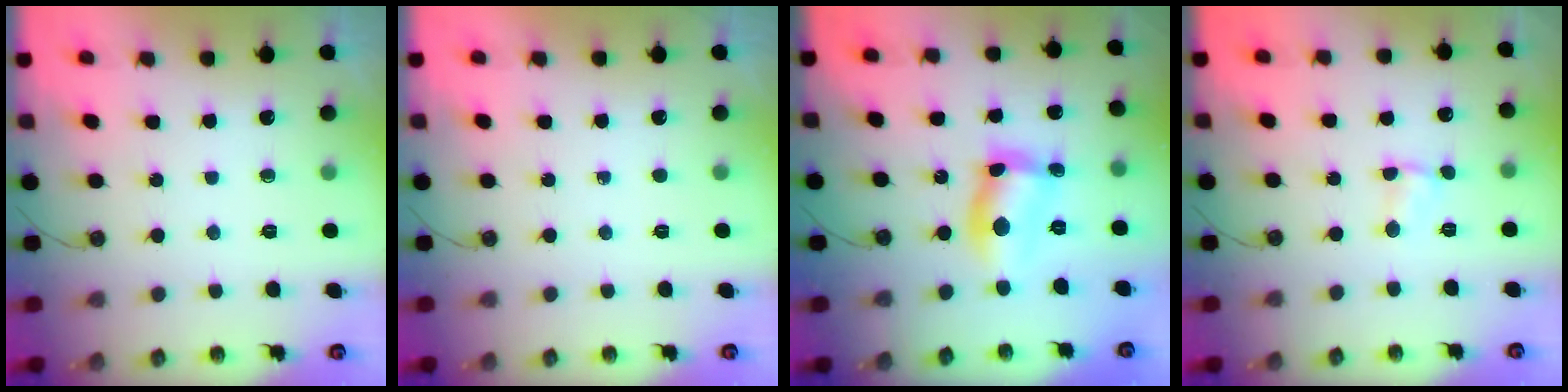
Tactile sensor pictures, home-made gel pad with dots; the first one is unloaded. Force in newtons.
{"total": 0.0}
{"total": 11.0, "press": 11.0, "slide": 0.6}
{"total": 1.5, "press": 1.5, "slide": 0.1}